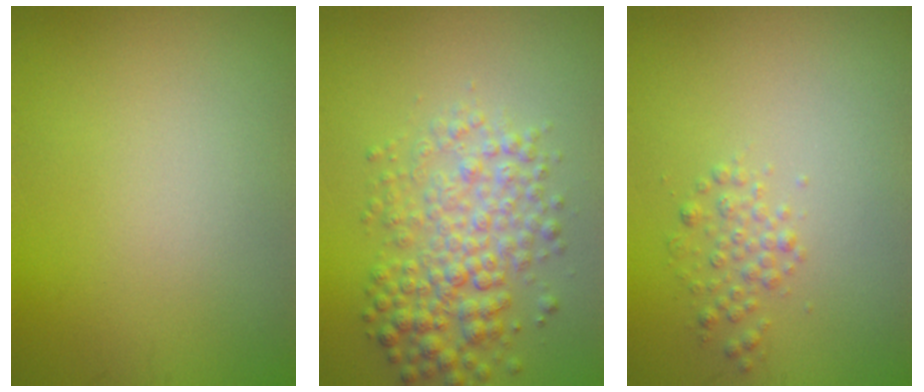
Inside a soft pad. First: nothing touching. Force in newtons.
{"total": 5.0, "press": 5.0, "slide": 0.1}
{"total": 1.5, "press": 1.5, "slide": 0.0}